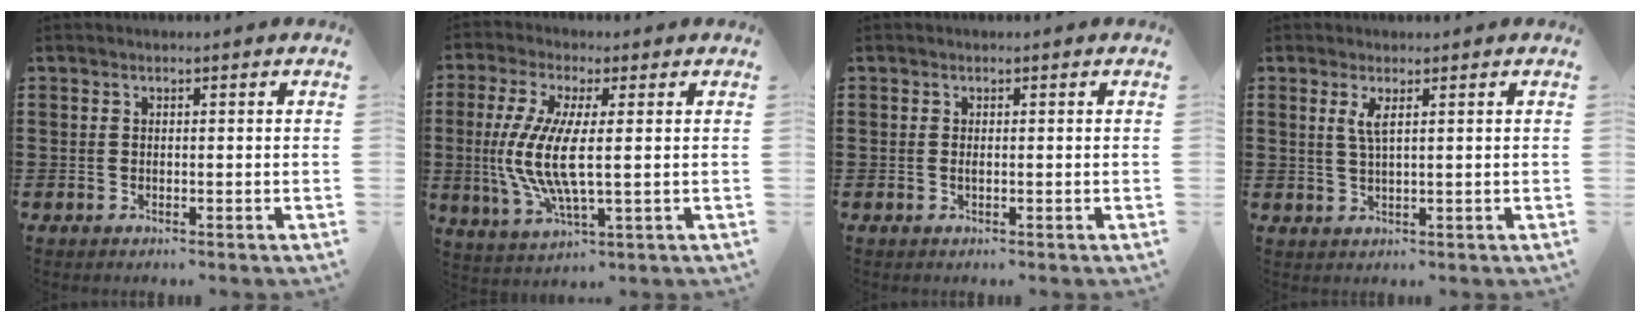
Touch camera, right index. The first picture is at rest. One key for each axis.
{"total": 9.3, "fx": 0.1, "fy": 2.2, "fz": 9.0, "tx": -0.200, "ty": -0.016, "tz": -0.005}
{"total": 0.5, "fx": 0.0, "fy": 0.0, "fz": 0.5, "tx": -0.011, "ty": -0.003, "tz": 0.000}
{"total": 2.6, "fx": 1.0, "fy": 0.4, "fz": 2.3, "tx": -0.052, "ty": -0.001, "tz": 0.018}